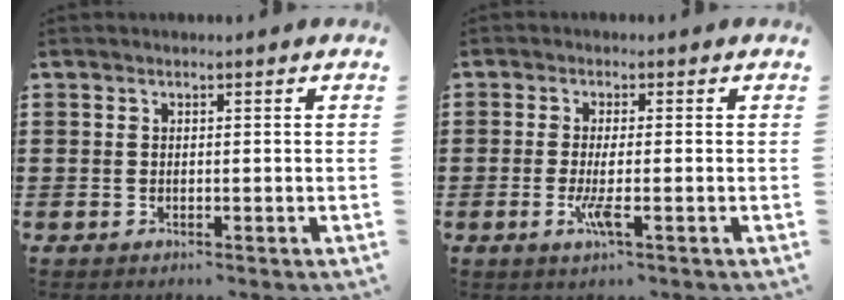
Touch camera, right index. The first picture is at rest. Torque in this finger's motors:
{"motor_torque": [0.52, 0.04, 0.07, 0.03]}